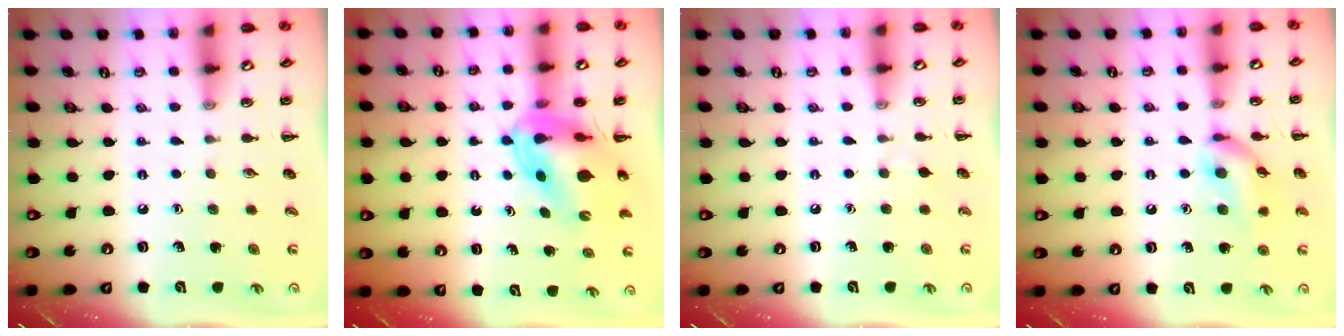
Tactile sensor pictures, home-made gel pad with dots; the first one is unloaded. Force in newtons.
{"total": 10.9, "press": 10.3, "slide": 3.5}
{"total": 2.2, "press": 1.9, "slide": 0.9}
{"total": 12.6, "press": 12.4, "slide": 1.9}